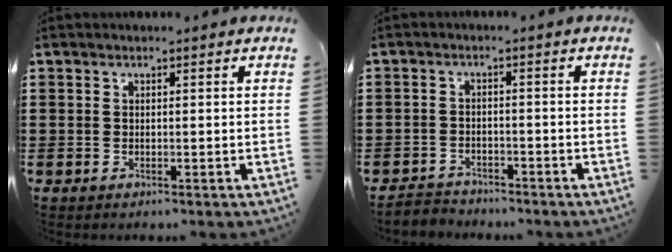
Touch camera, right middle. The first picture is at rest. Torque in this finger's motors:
{"motor_torque": [0.41, -0.03, -0.08, -0.04]}